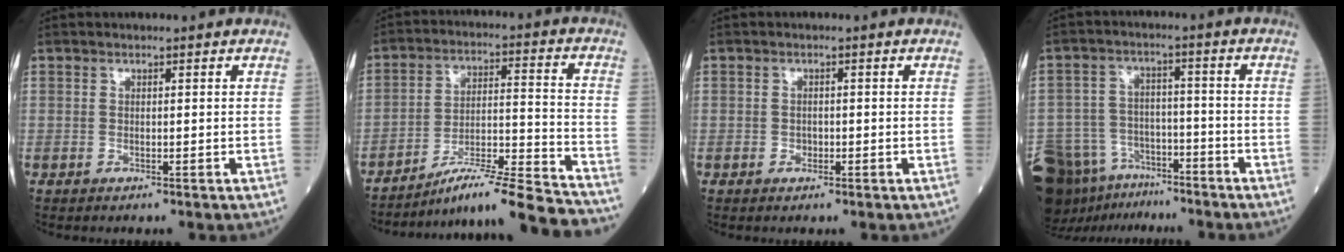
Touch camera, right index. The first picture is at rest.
{"total": 17.6, "force": [-16.2, -1.1, 6.8], "torque": [-0.108, 0.008, -0.254]}
{"total": 1.0, "force": [-0.4, 0.8, 0.5], "torque": [-0.008, 0.002, -0.006]}
{"total": 17.3, "force": [-12.3, 9.8, 7.3], "torque": [-0.184, 0.003, -0.196]}